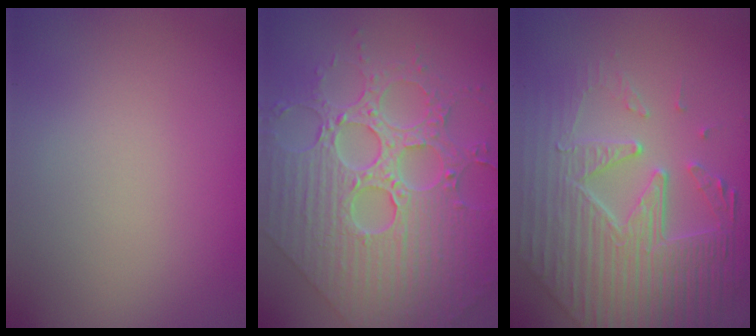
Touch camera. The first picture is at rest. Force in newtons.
{"total": 9.5, "press": 7.1, "slide": 6.3}
{"total": 8.1, "press": 6.0, "slide": 5.4}